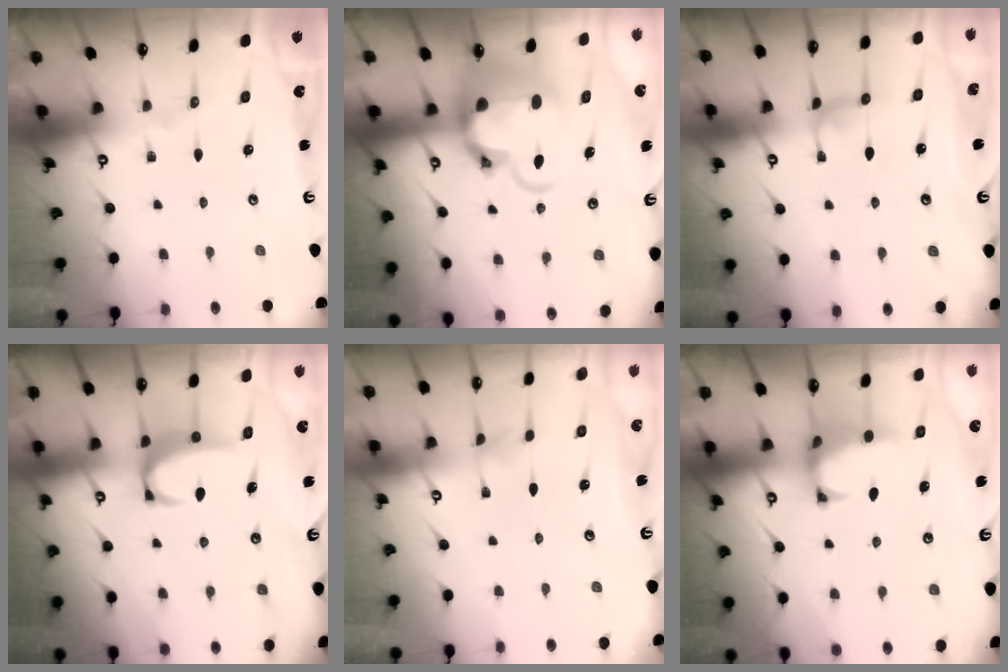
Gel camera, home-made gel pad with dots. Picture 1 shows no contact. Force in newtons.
{"total": 6.0, "press": 5.7, "slide": 1.8}
{"total": 0.6, "press": 0.6, "slide": 0.3}
{"total": 3.5, "press": 3.4, "slide": 0.2}
{"total": 3.7, "press": 3.7, "slide": 0.3}
{"total": 0.7, "press": 0.0, "slide": 0.7}